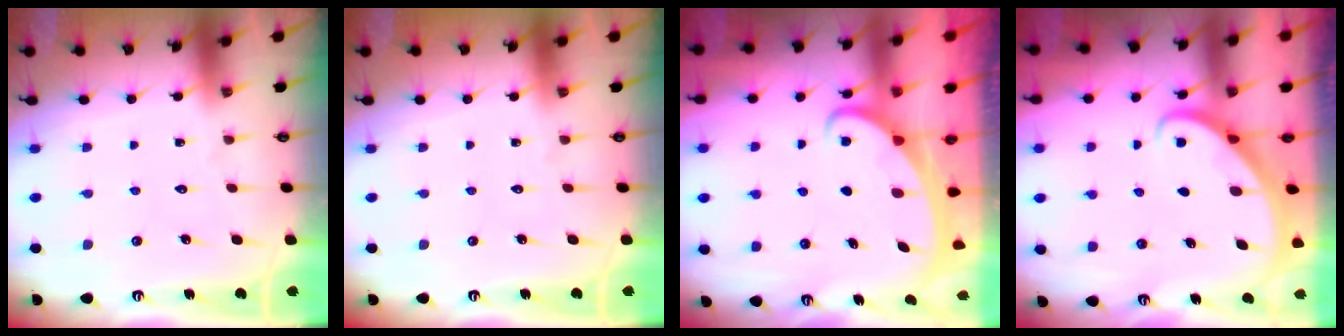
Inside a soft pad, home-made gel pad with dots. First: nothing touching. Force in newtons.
{"total": 0.0}
{"total": 2.1, "press": 2.1, "slide": 0.3}
{"total": 2.7, "press": 2.7, "slide": 0.2}